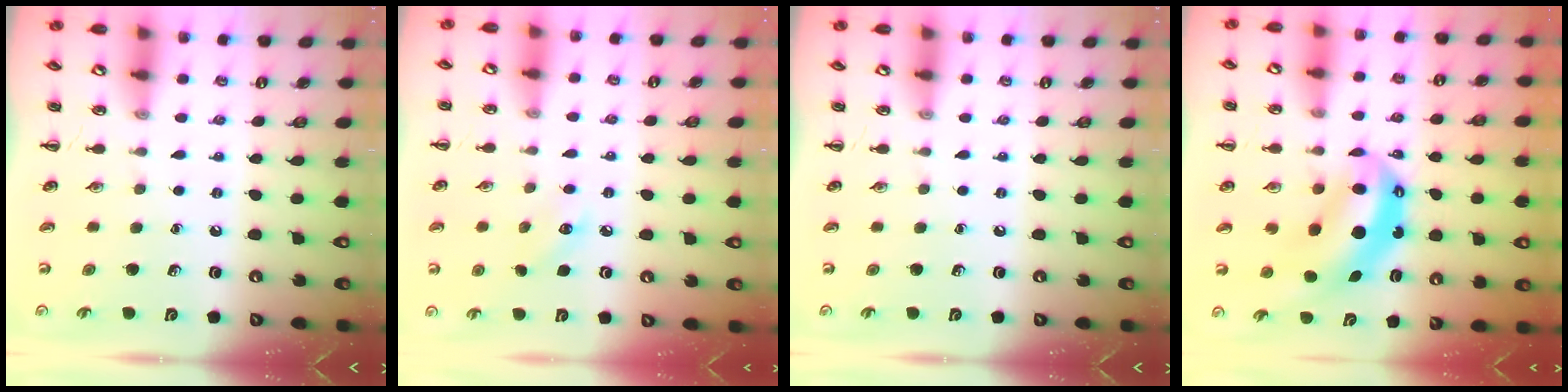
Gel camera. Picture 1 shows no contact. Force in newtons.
{"total": 4.8, "press": 4.6, "slide": 1.2}
{"total": 0.0}
{"total": 8.2, "press": 8.0, "slide": 1.9}